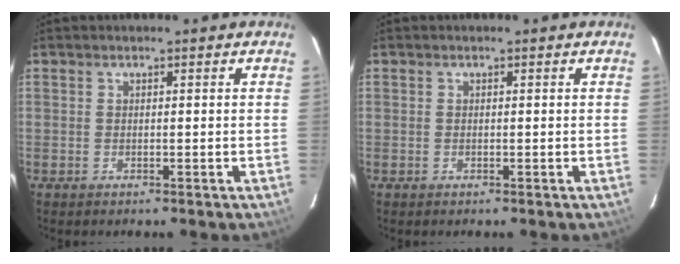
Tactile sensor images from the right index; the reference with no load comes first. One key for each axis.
{"total": 0.0}